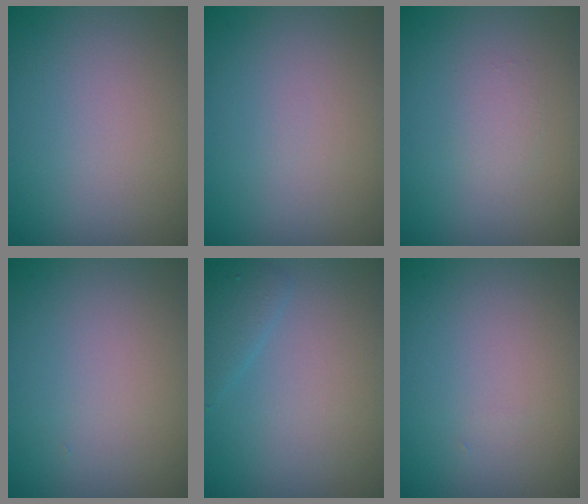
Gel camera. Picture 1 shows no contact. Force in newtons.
{"total": 0.0}
{"total": 1.0, "press": 1.0, "slide": 0.0}
{"total": 0.0}
{"total": 1.4, "press": 1.4, "slide": 0.1}
{"total": 0.0}